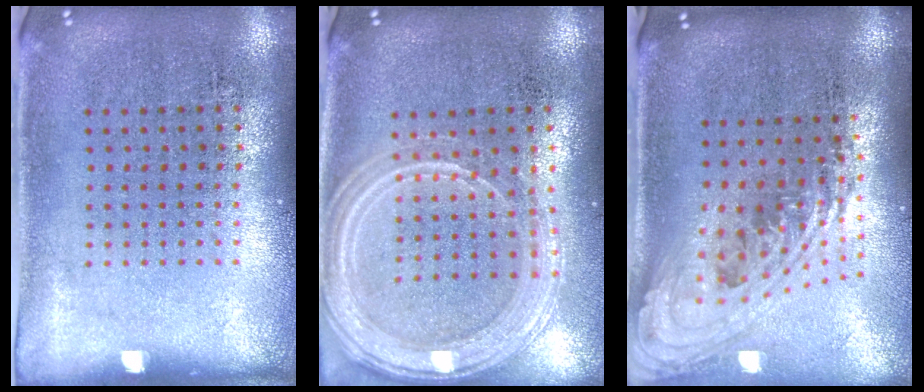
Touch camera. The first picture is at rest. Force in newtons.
{"total": 1.7, "press": 1.6, "slide": 0.4}
{"total": 2.4, "press": 1.7, "slide": 1.7}